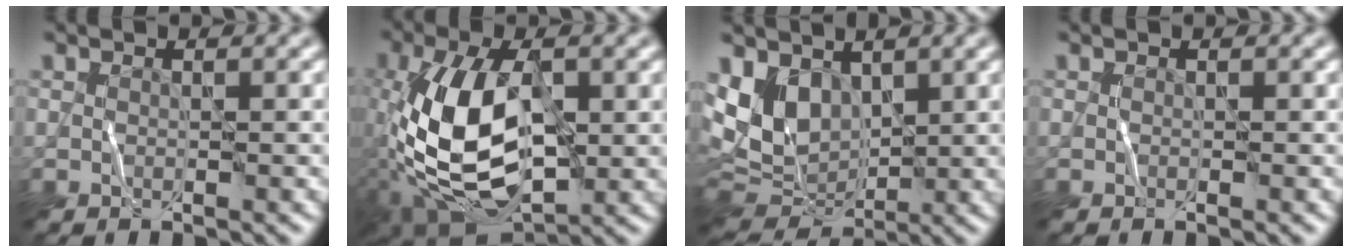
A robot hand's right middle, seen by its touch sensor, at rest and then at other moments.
{"total": 11.8, "force": [-1.8, 6.1, 9.9], "torque": [-0.224, 0.009, -0.031]}
{"total": 5.8, "force": [2.3, 3.9, 3.6], "torque": [-0.093, -0.008, 0.050]}
{"total": 0.0}